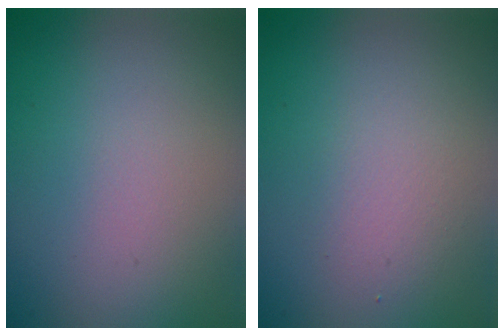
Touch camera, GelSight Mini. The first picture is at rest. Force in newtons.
{"total": 1.8, "press": 1.8, "slide": 0.1}